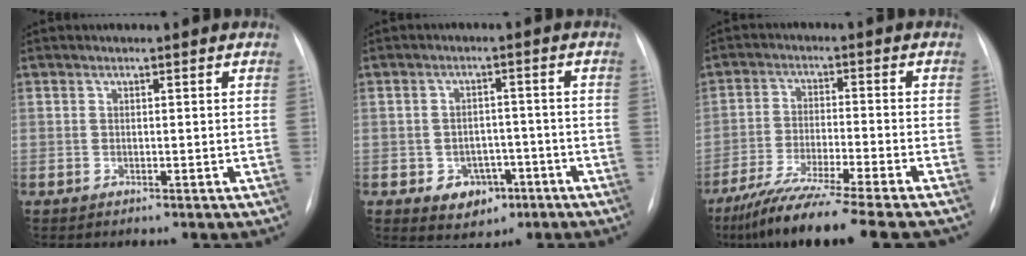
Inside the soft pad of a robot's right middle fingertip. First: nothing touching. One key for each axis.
{"total": 5.9, "fx": -2.6, "fy": 4.5, "fz": 2.6, "tx": -0.036, "ty": 0.011, "tz": -0.027}
{"total": 15.5, "fx": -12.6, "fy": -0.5, "fz": 9.0, "tx": -0.156, "ty": -0.046, "tz": -0.204}